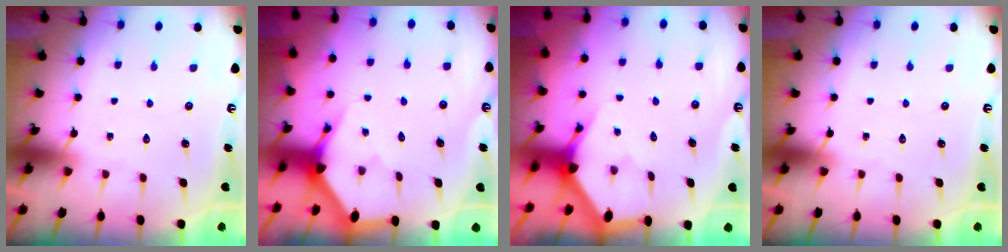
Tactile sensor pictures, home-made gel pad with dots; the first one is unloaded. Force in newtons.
{"total": 3.3, "press": 3.3, "slide": 0.1}
{"total": 2.9, "press": 2.9, "slide": 0.1}
{"total": 0.0}